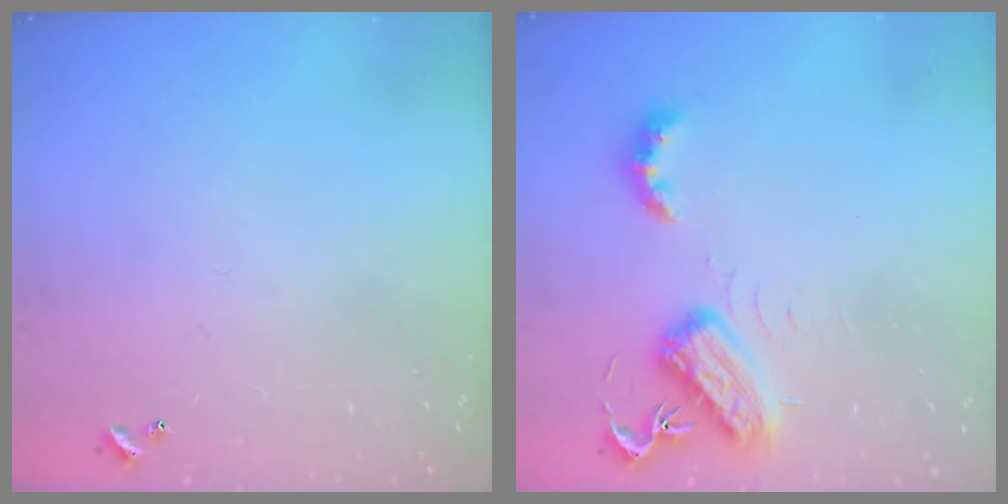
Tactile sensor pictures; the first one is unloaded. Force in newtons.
{"total": 6.4, "press": 6.4, "slide": 0.2}